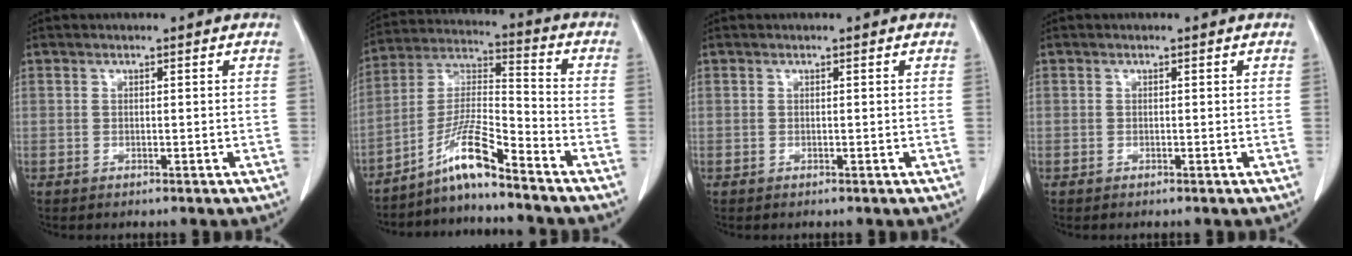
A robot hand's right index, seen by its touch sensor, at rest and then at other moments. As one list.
[{"total": 9.1, "force": [-7.0, -0.3, 5.8], "torque": [-0.122, 0.001, -0.133]}, {"total": 0.0}, {"total": 0.0}]